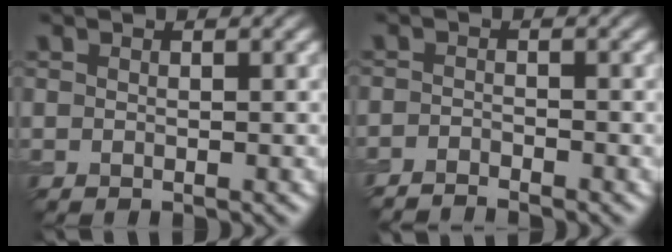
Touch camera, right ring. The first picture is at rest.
{"total": 2.3, "force": [-2.2, 0.2, 0.5], "torque": [-0.009, 0.002, -0.045]}